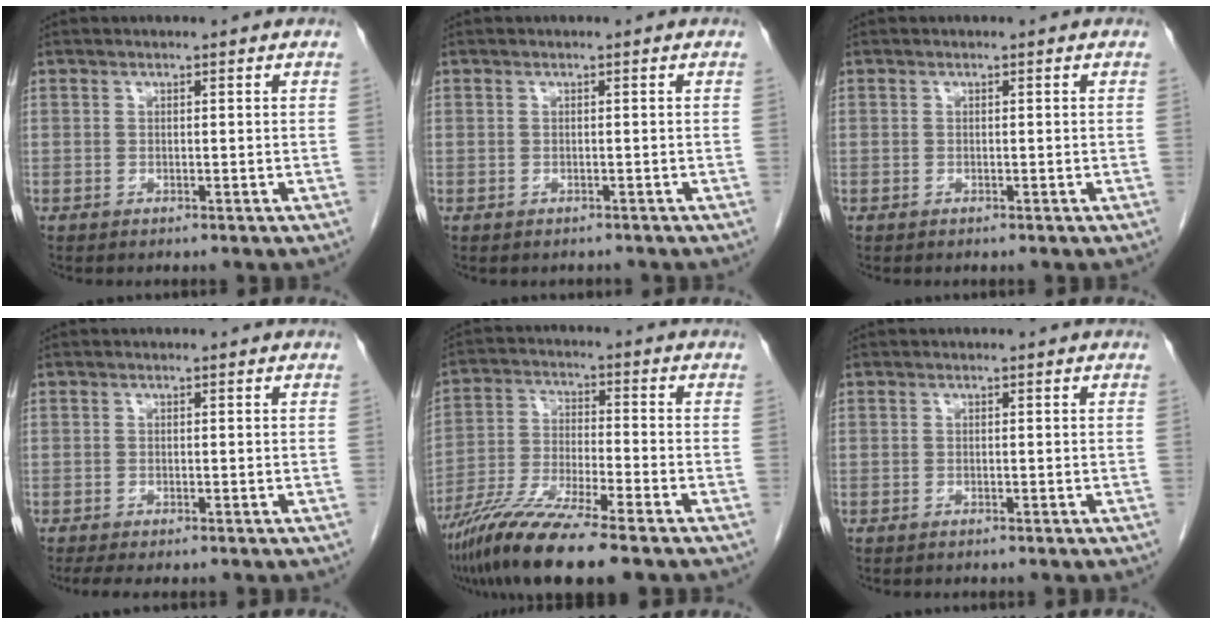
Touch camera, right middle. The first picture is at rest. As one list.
[{"total": 0.8, "force": [-0.7, 0.4, 0.1], "torque": [-0.006, 0.000, -0.010]}, {"total": 0.0}, {"total": 2.5, "force": [-1.9, 0.6, 1.5], "torque": [-0.025, -0.009, -0.028]}, {"total": 12.4, "force": [-9.3, 0.0, 8.2], "torque": [-0.160, -0.034, -0.168]}, {"total": 0.0}]